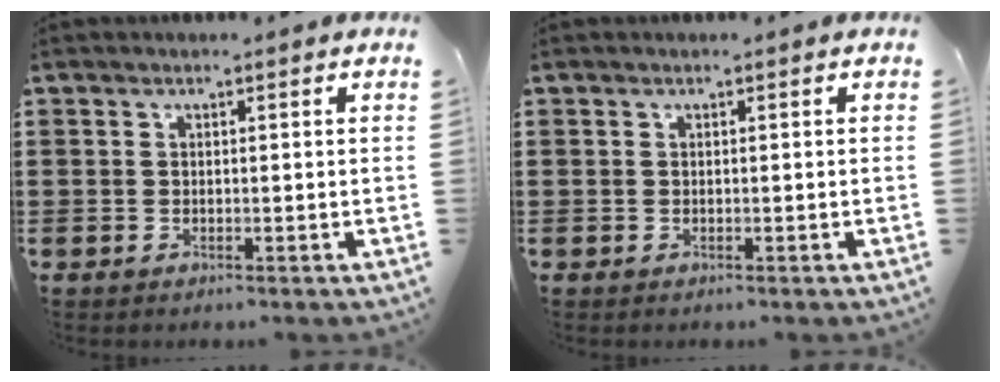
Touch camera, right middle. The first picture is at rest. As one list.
[{"total": 0.0}]